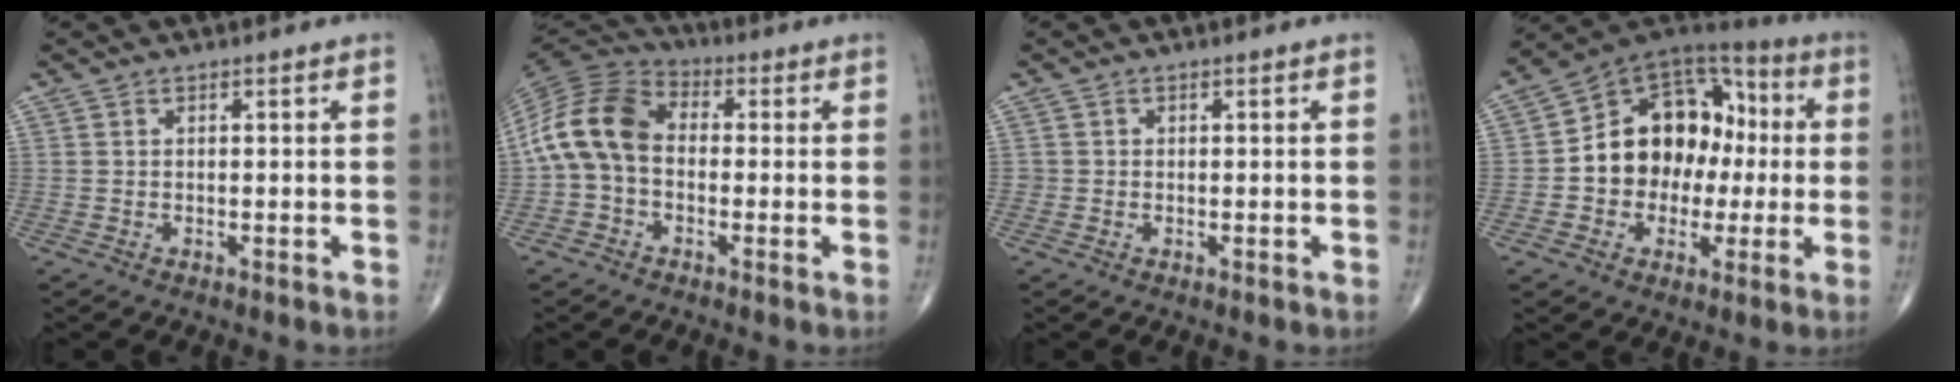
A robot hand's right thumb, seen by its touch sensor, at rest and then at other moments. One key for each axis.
{"total": 12.4, "fx": -0.8, "fy": 8.8, "fz": 8.7, "tx": -0.168, "ty": 0.031, "tz": -0.031}
{"total": 0.8, "fx": -0.1, "fy": 0.8, "fz": 0.0, "tx": 0.006, "ty": 0.005, "tz": -0.004}
{"total": 17.6, "fx": -0.7, "fy": 13.8, "fz": 11.0, "tx": -0.119, "ty": 0.047, "tz": -0.014}